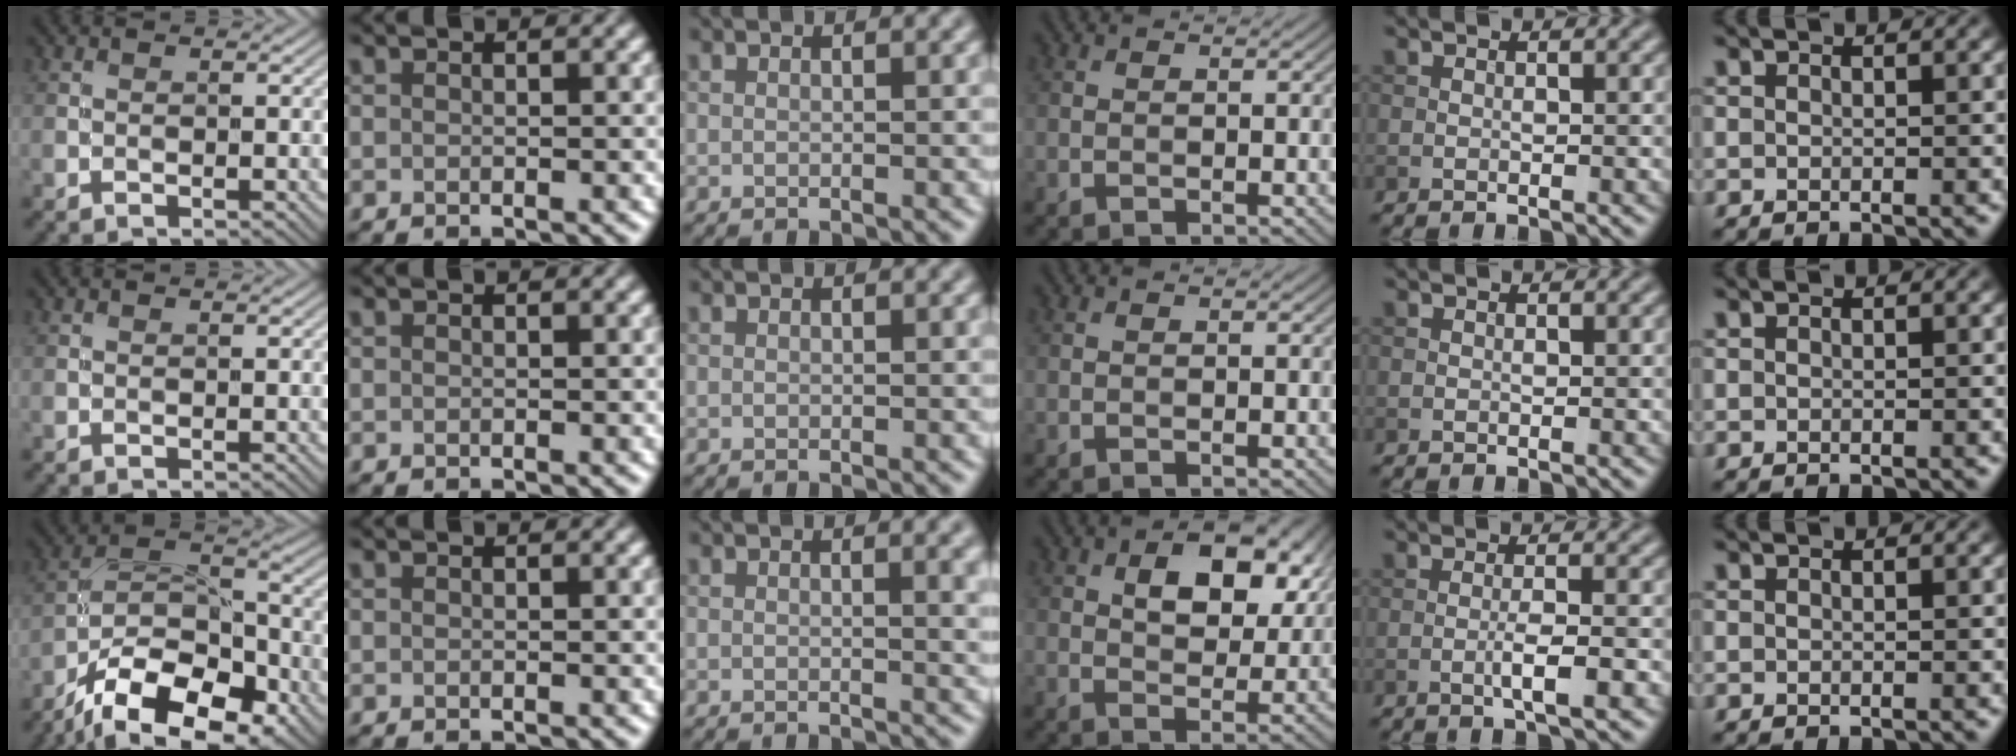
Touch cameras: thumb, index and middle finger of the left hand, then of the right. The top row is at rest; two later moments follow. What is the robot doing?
{"motion": "screw", "object": "medicine bottle"}